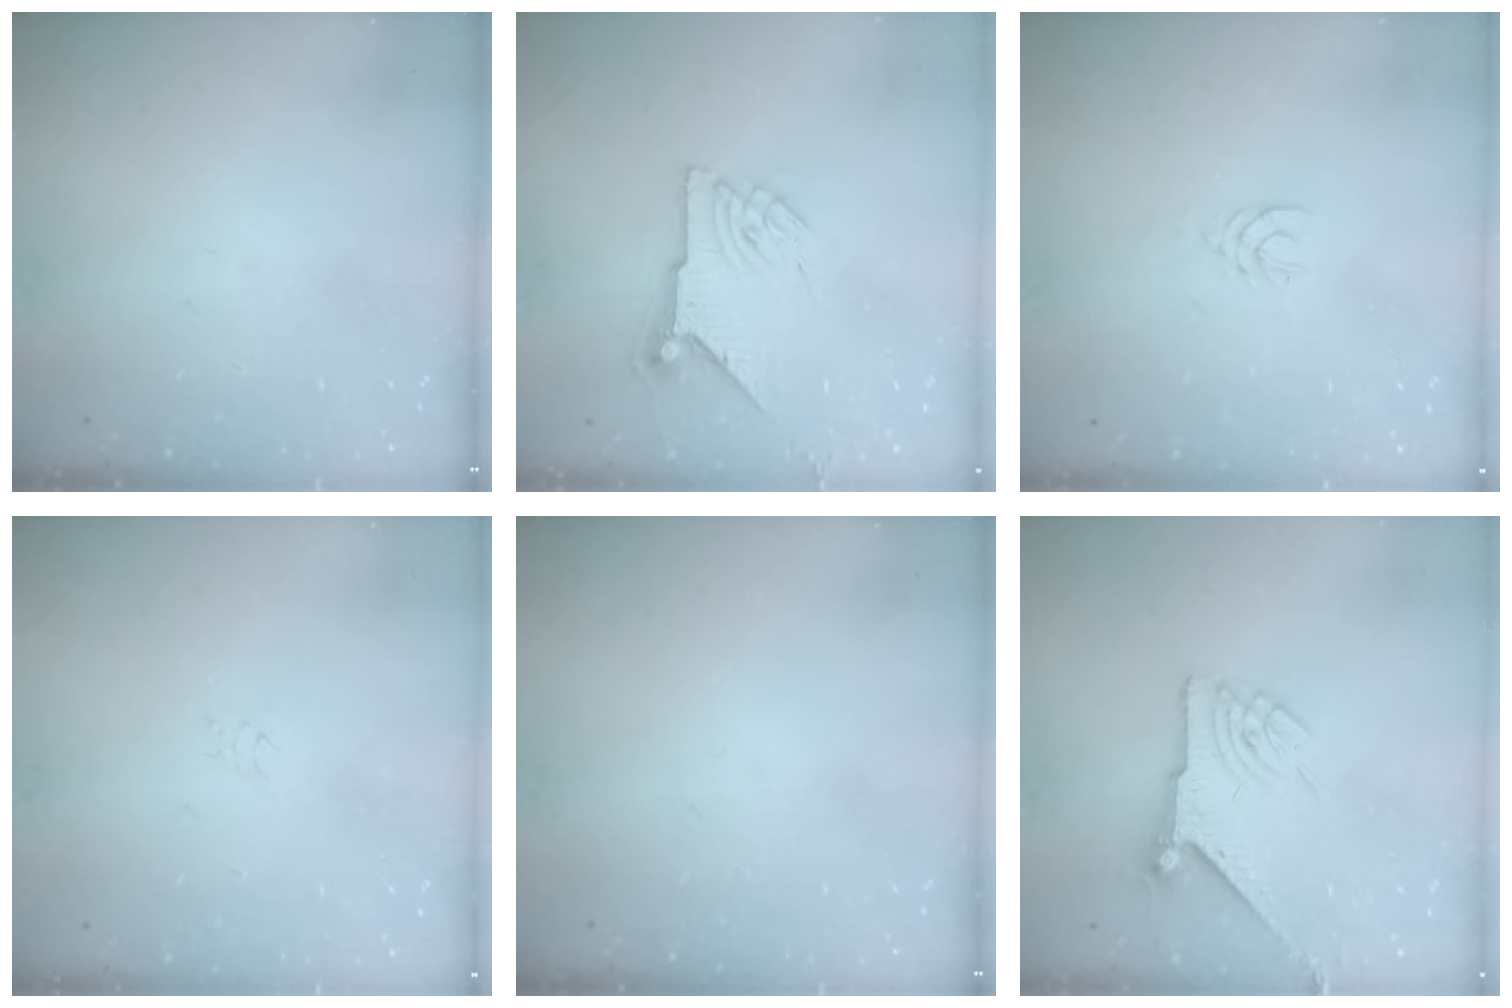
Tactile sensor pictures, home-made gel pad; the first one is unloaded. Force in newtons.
{"total": 7.7, "press": 7.7, "slide": 0.3}
{"total": 2.9, "press": 2.9, "slide": 0.4}
{"total": 3.8, "press": 3.7, "slide": 0.6}
{"total": 0.0}
{"total": 6.7, "press": 6.7, "slide": 0.1}